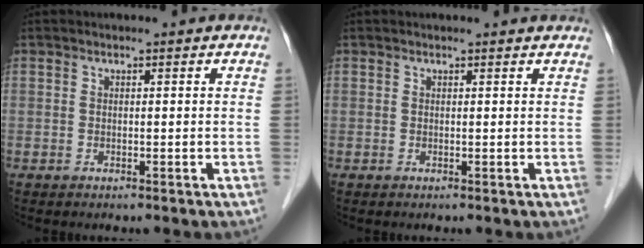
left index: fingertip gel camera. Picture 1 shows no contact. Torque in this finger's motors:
{"motor_torque": [0.71, -0.70, 0.02, 0.00]}